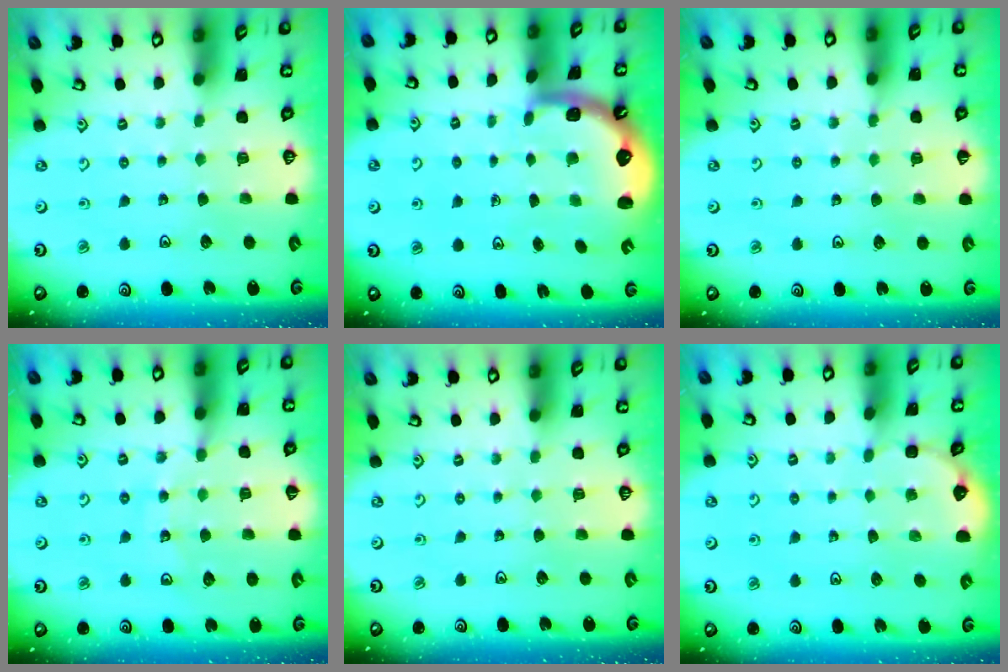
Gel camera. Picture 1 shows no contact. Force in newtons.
{"total": 1.9, "press": 1.8, "slide": 0.6}
{"total": 2.9, "press": 2.9, "slide": 0.5}
{"total": 12.9, "press": 12.6, "slide": 2.8}
{"total": 0.0}
{"total": 3.2, "press": 3.2, "slide": 0.2}